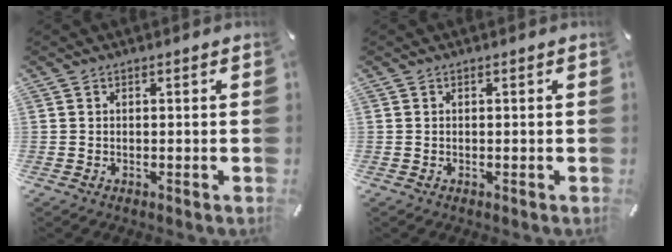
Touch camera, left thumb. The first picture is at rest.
{"total": 0.0}